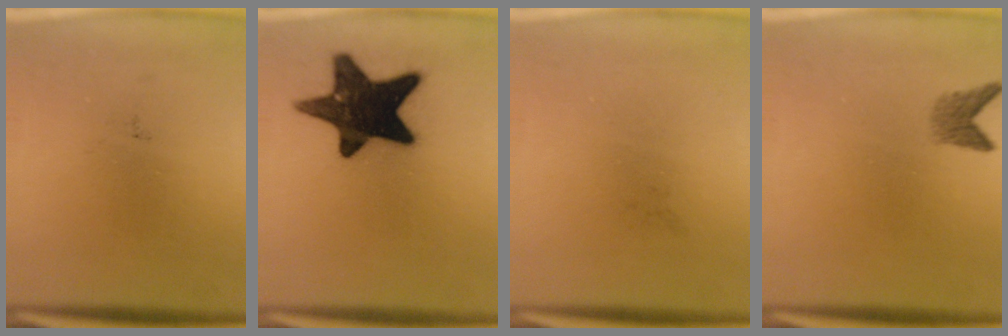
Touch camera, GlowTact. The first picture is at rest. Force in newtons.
{"total": 16.9}
{"total": 0.0}
{"total": 2.0}